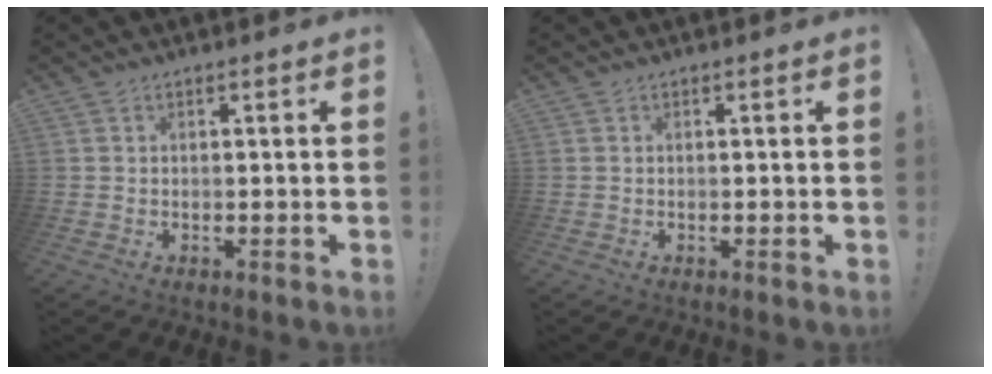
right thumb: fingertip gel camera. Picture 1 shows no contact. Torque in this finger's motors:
{"motor_torque": [-0.08, -0.06, 0.13, -0.08, 0.01]}